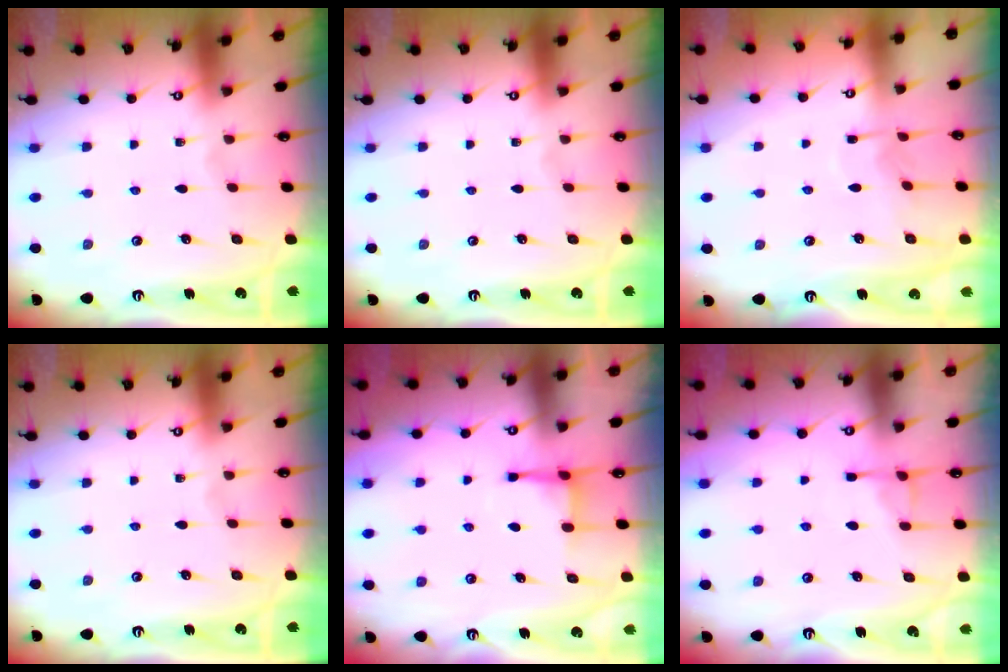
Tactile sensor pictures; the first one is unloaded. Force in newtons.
{"total": 0.0}
{"total": 5.0, "press": 5.0, "slide": 0.5}
{"total": 0.0}
{"total": 3.1, "press": 3.1, "slide": 0.6}
{"total": 4.5, "press": 4.4, "slide": 0.8}